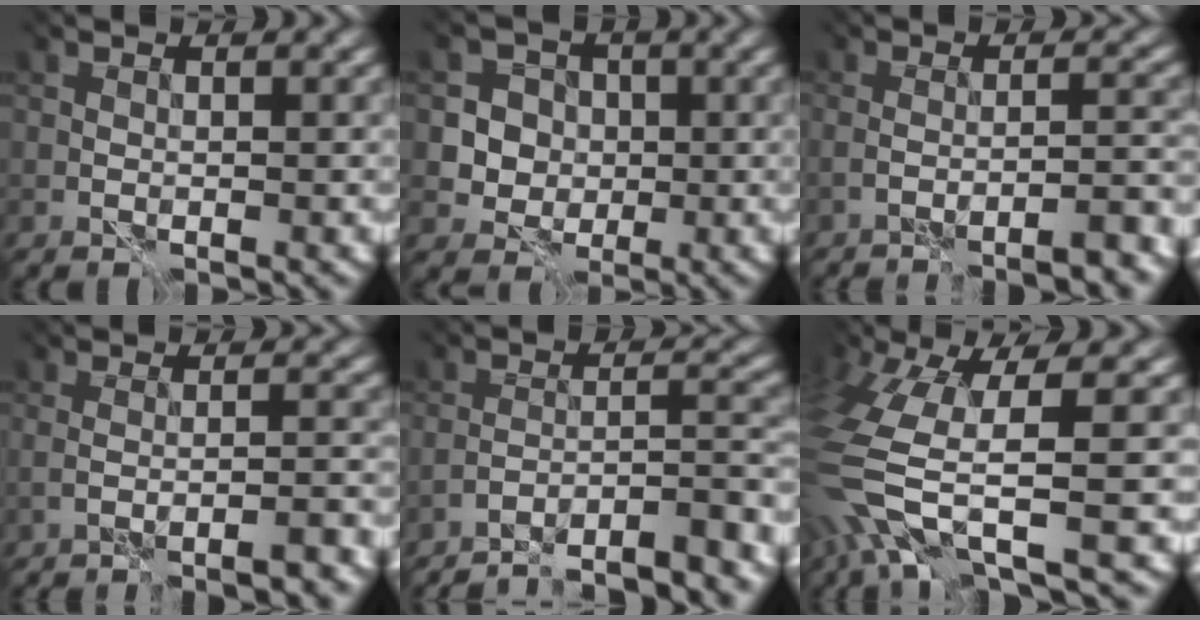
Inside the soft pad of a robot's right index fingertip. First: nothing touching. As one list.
[{"total": 4.6, "force": [0.5, 4.4, 1.1], "torque": [-0.016, 0.010, 0.007]}, {"total": 3.8, "force": [-2.9, 0.0, 2.4], "torque": [-0.028, 0.001, -0.051]}, {"total": 3.5, "force": [-2.5, 0.0, 2.4], "torque": [-0.029, -0.004, -0.045]}, {"total": 11.3, "force": [-10.5, 1.2, 4.1], "torque": [-0.037, 0.012, -0.140]}, {"total": 7.9, "force": [-3.3, 2.4, 6.8], "torque": [-0.169, -0.018, -0.062]}]